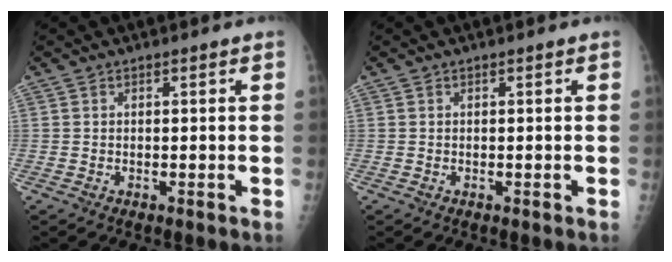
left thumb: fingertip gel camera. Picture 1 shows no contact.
{"total": 0.0}